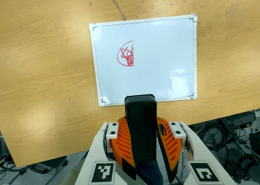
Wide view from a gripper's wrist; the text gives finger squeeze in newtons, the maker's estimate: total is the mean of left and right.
{"total": 10.7, "left": 10.1, "right": 11.2}